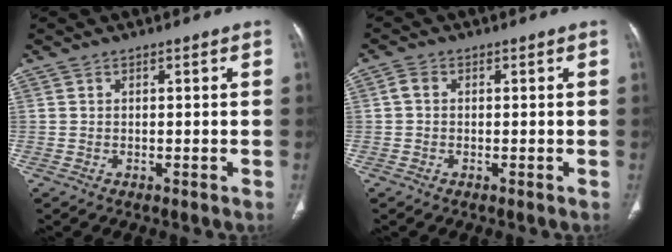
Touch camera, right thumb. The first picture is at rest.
{"total": 1.7, "force": [0.1, 1.3, 1.1], "torque": [-0.021, 0.005, -0.002]}